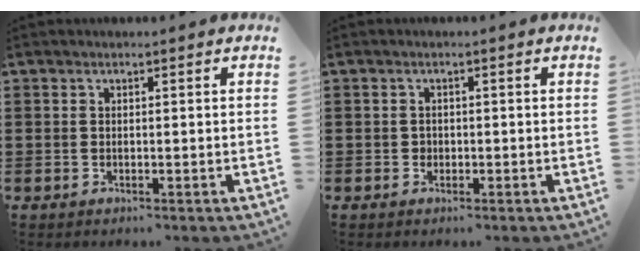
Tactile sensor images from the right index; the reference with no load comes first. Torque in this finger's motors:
{"motor_torque": [0.39, -0.19, 0.00, 0.01]}